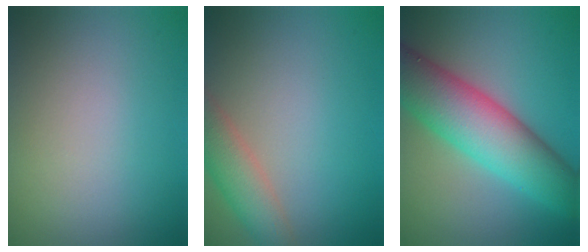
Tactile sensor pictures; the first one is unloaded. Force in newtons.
{"total": 3.8, "press": 3.8, "slide": 0.3}
{"total": 9.6, "press": 9.6, "slide": 0.3}